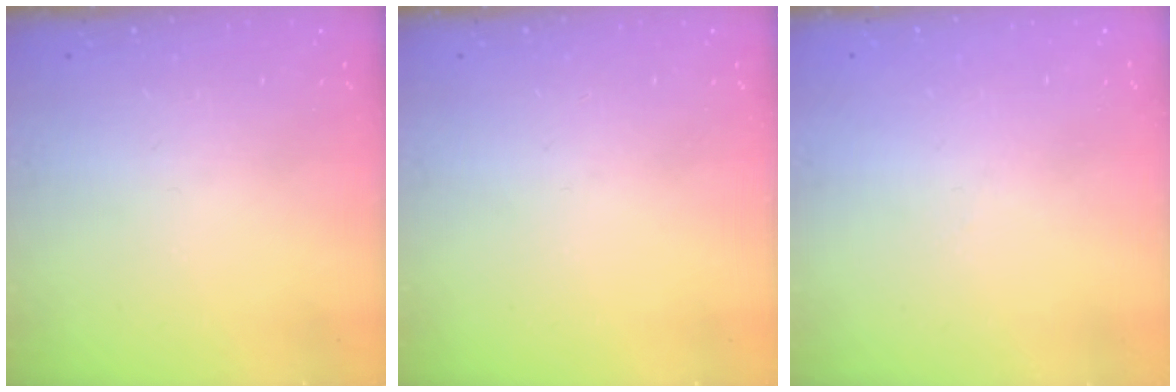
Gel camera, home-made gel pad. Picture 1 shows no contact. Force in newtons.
{"total": 0.0}
{"total": 1.8, "press": 1.6, "slide": 0.6}